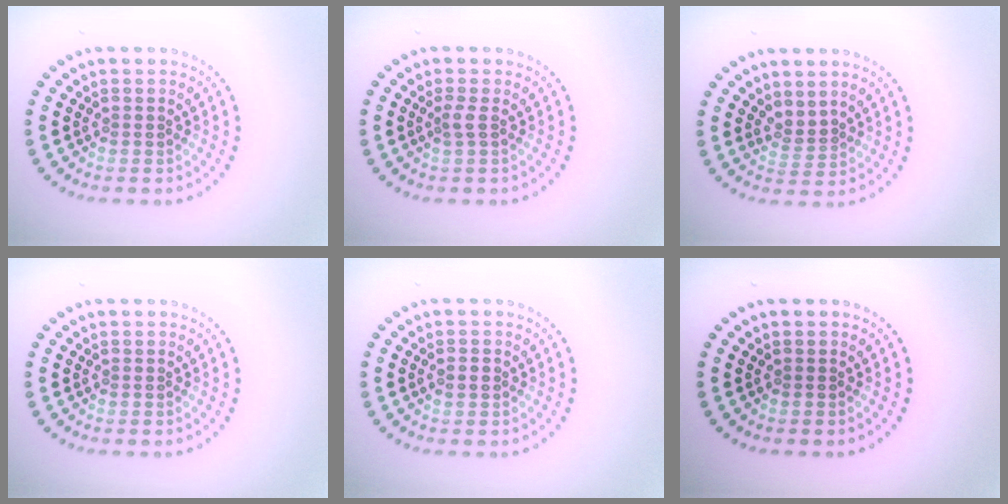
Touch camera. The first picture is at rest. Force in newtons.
{"total": 0.9, "press": 0.6, "slide": 0.7}
{"total": 1.5, "press": 1.0, "slide": 1.1}
{"total": 0.0}
{"total": 0.8, "press": 0.8, "slide": 0.1}
{"total": 0.0}